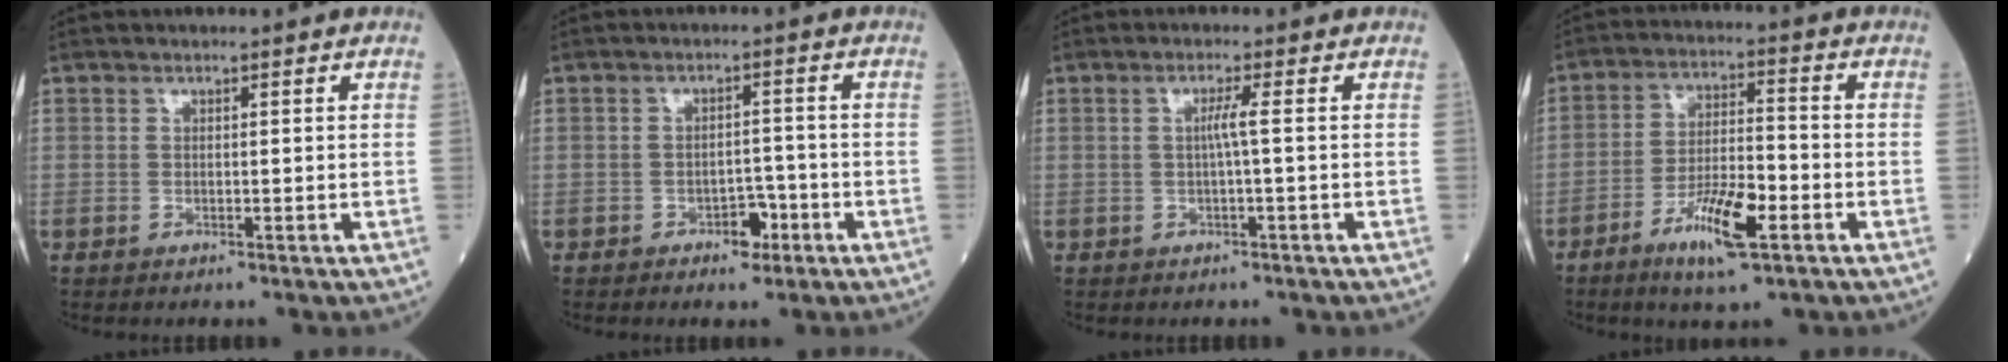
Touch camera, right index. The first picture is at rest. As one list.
[{"total": 3.3, "force": [-1.9, 1.9, 1.9], "torque": [-0.023, 0.007, -0.026]}, {"total": 1.9, "force": [-0.1, -0.6, 1.8], "torque": [-0.033, 0.002, -0.003]}, {"total": 9.5, "force": [-4.8, 1.8, 8.0], "torque": [-0.152, -0.007, -0.083]}]